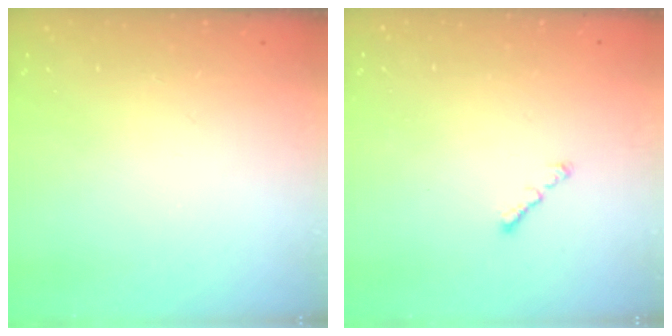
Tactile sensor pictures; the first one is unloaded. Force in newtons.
{"total": 1.0, "press": 0.9, "slide": 0.5}